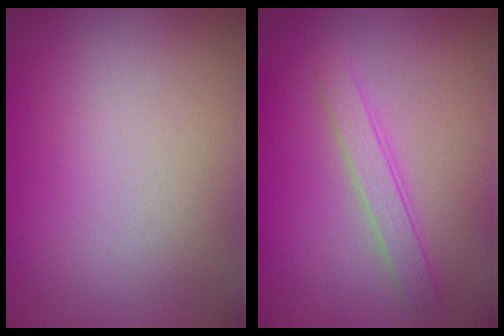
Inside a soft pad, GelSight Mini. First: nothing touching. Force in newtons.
{"total": 2.0, "press": 2.0, "slide": 0.1}